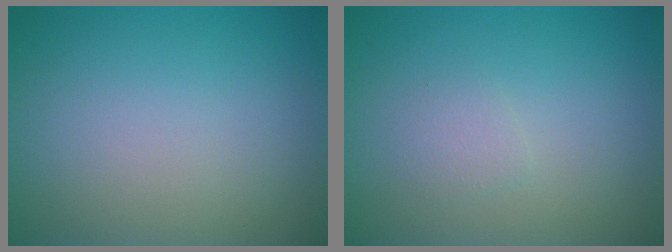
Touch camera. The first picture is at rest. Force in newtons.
{"total": 1.0, "press": 1.0, "slide": 0.1}